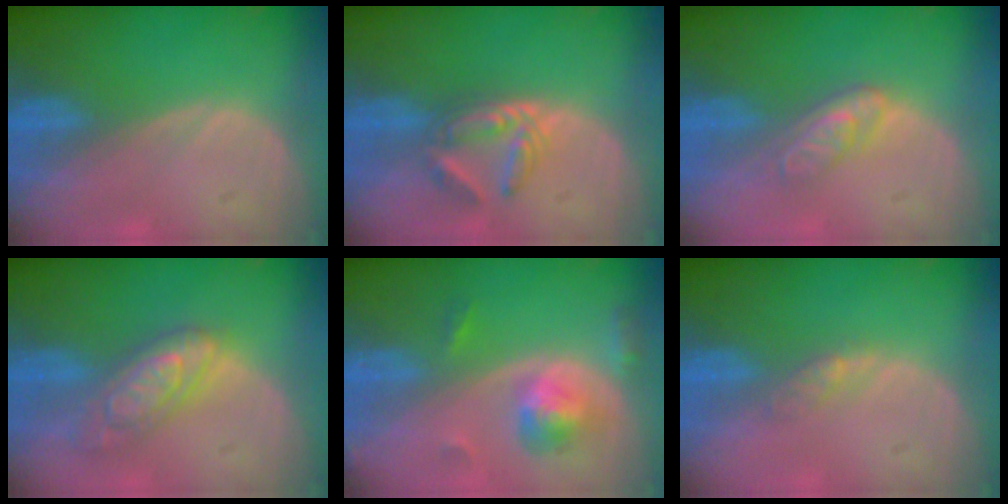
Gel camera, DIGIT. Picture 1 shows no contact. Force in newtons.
{"total": 5.9, "press": 5.0, "slide": 3.3}
{"total": 4.7, "press": 3.9, "slide": 2.5}
{"total": 7.2, "press": 7.2, "slide": 0.6}
{"total": 5.7, "press": 5.3, "slide": 1.9}
{"total": 2.2, "press": 1.9, "slide": 1.2}